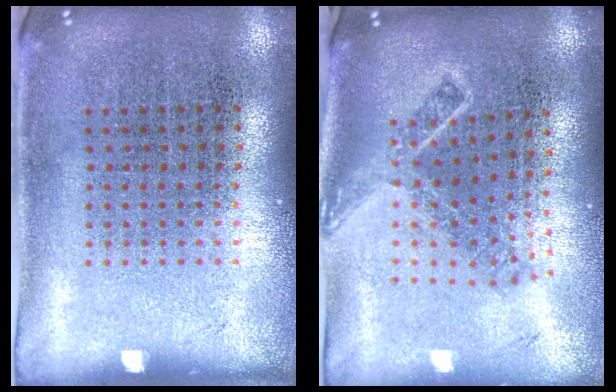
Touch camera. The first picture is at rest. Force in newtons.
{"total": 1.9, "press": 1.3, "slide": 1.4}